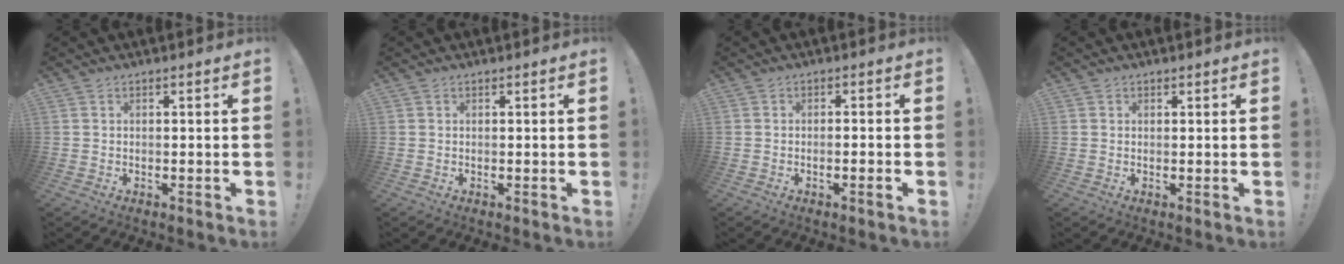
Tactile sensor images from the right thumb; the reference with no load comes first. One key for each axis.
{"total": 0.0}
{"total": 2.5, "fx": -1.2, "fy": -0.1, "fz": 2.2, "tx": -0.034, "ty": -0.001, "tz": -0.020}
{"total": 0.6, "fx": 0.4, "fy": 0.4, "fz": 0.1, "tx": -0.003, "ty": 0.002, "tz": 0.007}